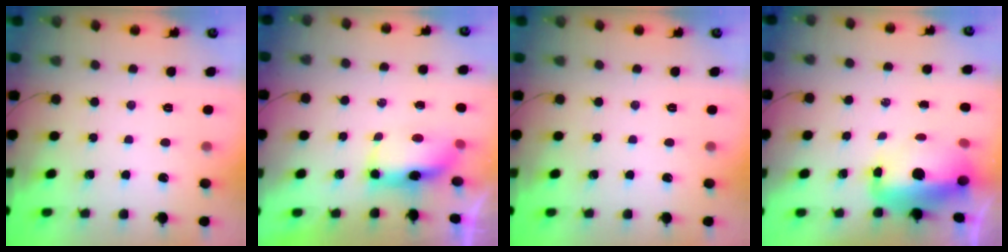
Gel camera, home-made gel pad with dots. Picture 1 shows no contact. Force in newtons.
{"total": 7.0, "press": 6.9, "slide": 1.1}
{"total": 0.0}
{"total": 12.8, "press": 12.6, "slide": 2.7}